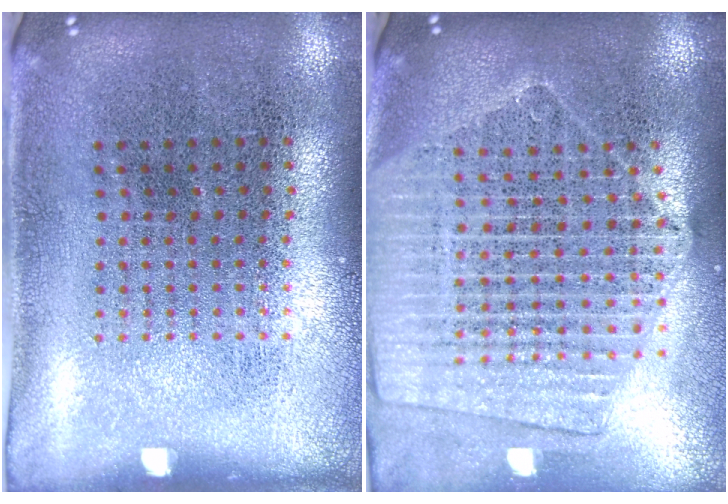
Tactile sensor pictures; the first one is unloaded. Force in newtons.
{"total": 2.2, "press": 2.0, "slide": 0.9}